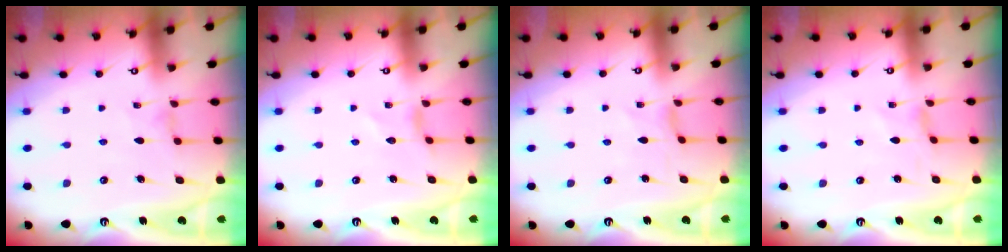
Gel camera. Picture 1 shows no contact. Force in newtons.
{"total": 0.5, "press": 0.5, "slide": 0.1}
{"total": 0.0}
{"total": 0.0}